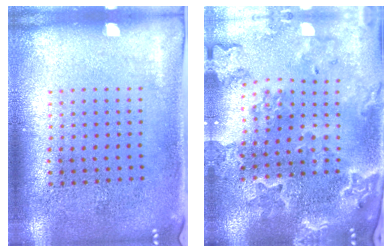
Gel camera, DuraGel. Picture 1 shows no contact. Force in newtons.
{"total": 2.3, "press": 2.2, "slide": 0.5}